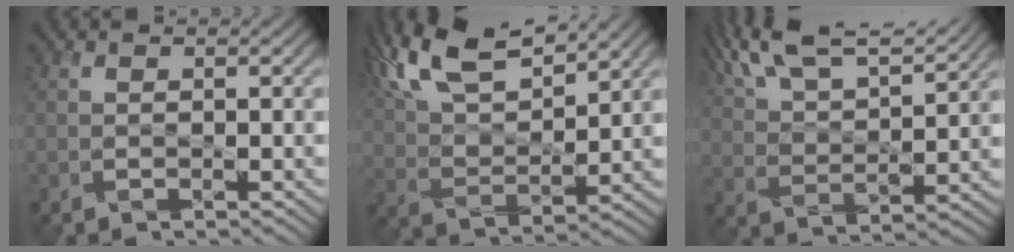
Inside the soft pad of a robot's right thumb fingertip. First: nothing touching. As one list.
[{"total": 13.9, "force": [9.1, 4.9, 9.3], "torque": [-0.225, 0.025, 0.166]}, {"total": 12.8, "force": [9.6, 3.5, 7.7], "torque": [-0.173, 0.010, 0.157]}]